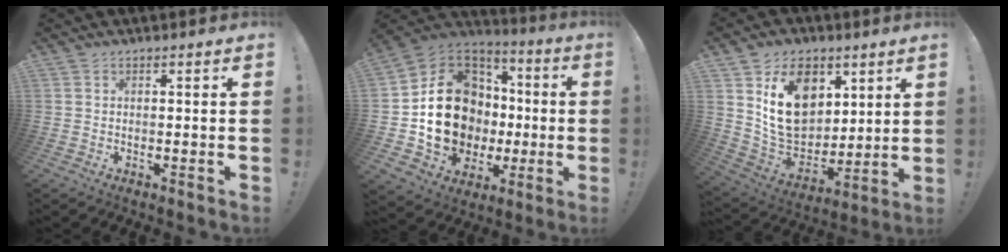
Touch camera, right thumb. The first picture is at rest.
{"total": 21.7, "force": [-1.8, 17.9, 12.2], "torque": [-0.204, 0.017, 0.014]}
{"total": 18.5, "force": [7.3, 13.5, 10.3], "torque": [-0.172, -0.038, 0.136]}